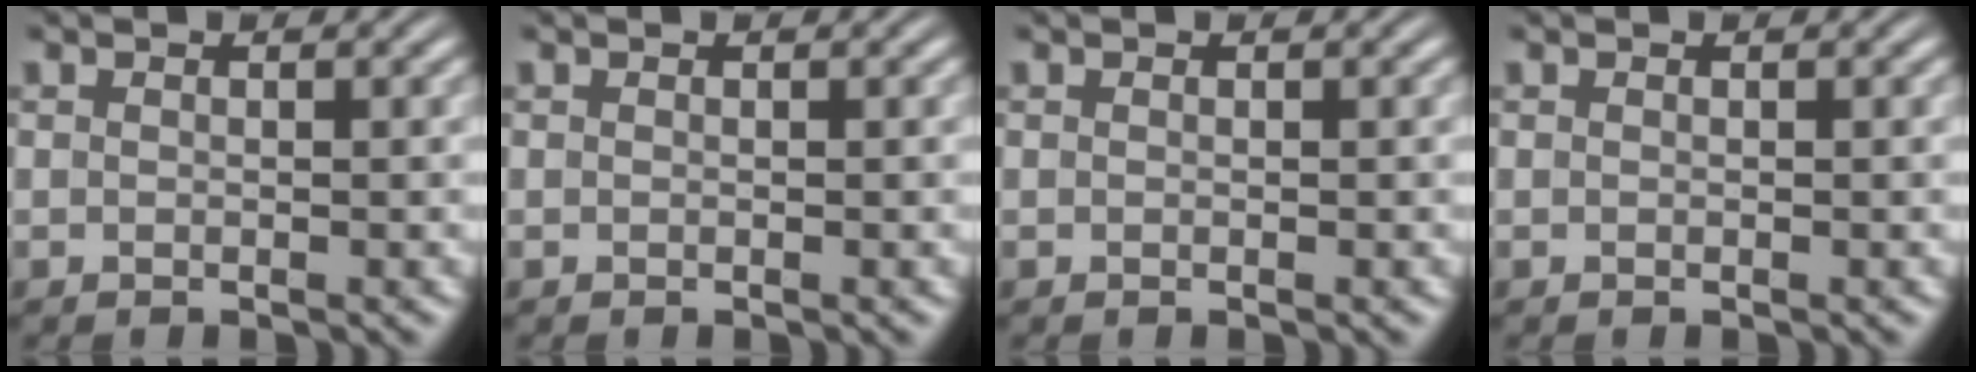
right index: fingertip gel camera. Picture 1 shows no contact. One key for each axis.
{"total": 0.0}
{"total": 0.0}
{"total": 0.0}